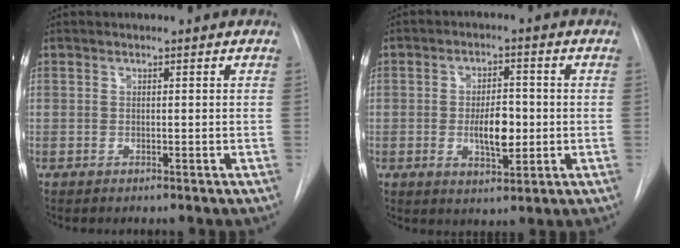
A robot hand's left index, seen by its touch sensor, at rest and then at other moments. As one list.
[{"total": 6.3, "force": [-0.8, 2.6, 5.7], "torque": [-0.099, 0.000, -0.008]}]